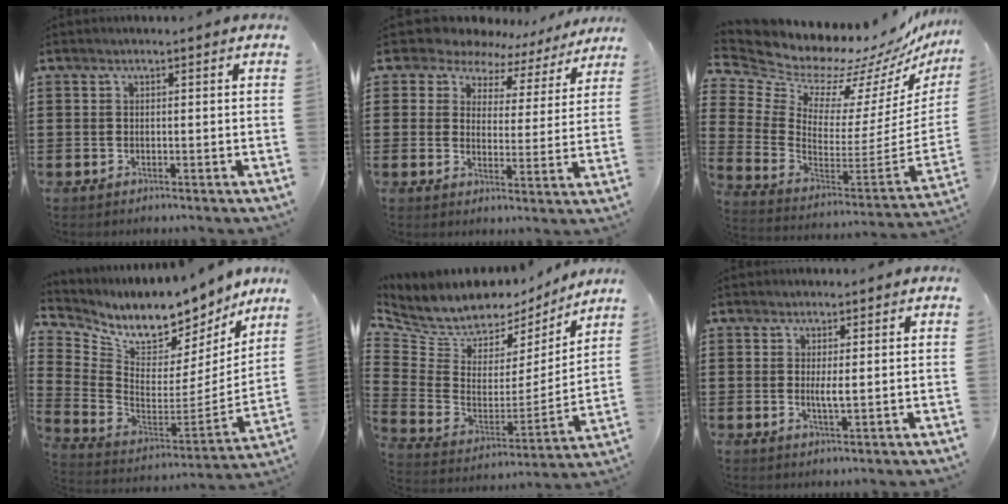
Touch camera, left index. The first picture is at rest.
{"total": 6.8, "force": [6.0, 2.9, 1.3], "torque": [-0.062, -0.031, 0.106]}
{"total": 7.9, "force": [7.3, 3.1, 0.9], "torque": [-0.054, -0.080, 0.122]}
{"total": 8.1, "force": [7.4, 2.1, 2.6], "torque": [-0.079, -0.077, 0.124]}
{"total": 7.2, "force": [6.3, 3.2, 0.8], "torque": [-0.063, -0.055, 0.113]}
{"total": 2.2, "force": [0.3, 0.3, 2.2], "torque": [-0.042, -0.004, 0.006]}